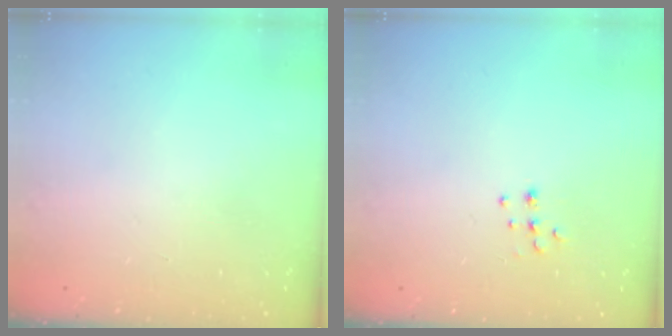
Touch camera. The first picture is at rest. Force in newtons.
{"total": 7.0, "press": 6.9, "slide": 0.6}